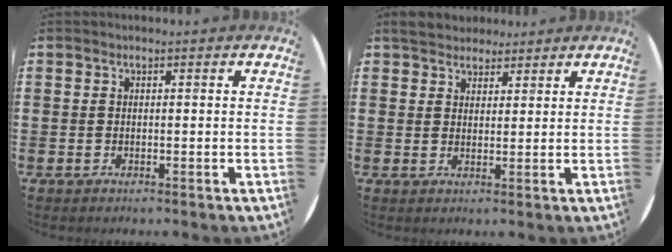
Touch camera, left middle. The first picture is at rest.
{"total": 3.5, "force": [3.3, 1.2, 0.3], "torque": [-0.006, -0.003, 0.062]}